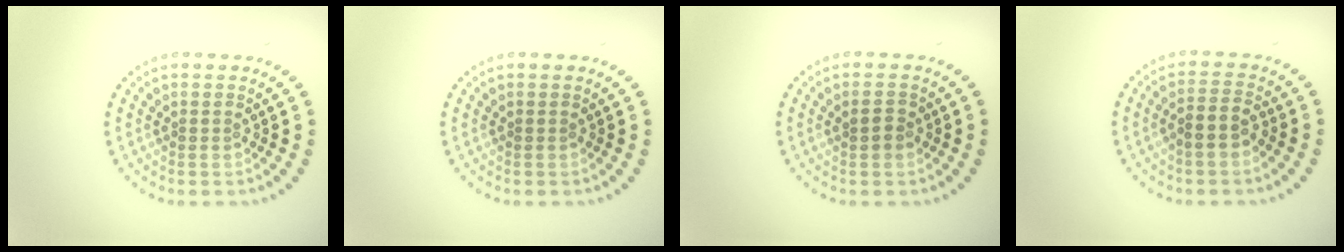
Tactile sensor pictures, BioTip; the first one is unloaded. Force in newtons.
{"total": 0.0}
{"total": 1.5, "press": 1.5, "slide": 0.1}
{"total": 2.3, "press": 2.1, "slide": 1.0}